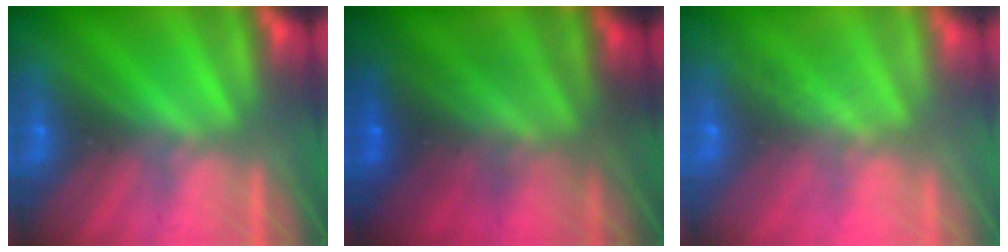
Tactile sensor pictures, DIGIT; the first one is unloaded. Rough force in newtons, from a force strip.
{"total": 8.9}
{"total": 9.0}